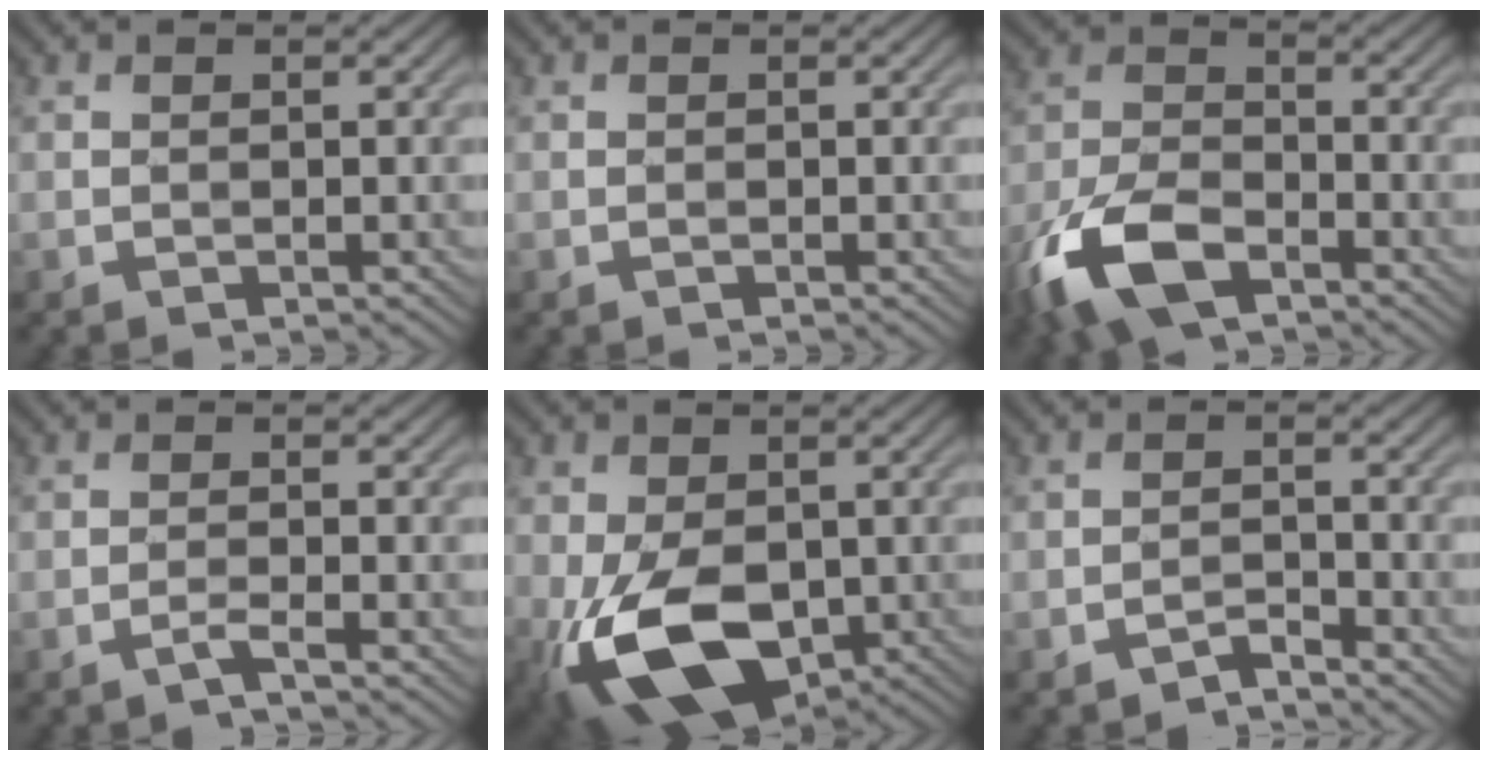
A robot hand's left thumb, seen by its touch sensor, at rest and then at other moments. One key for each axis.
{"total": 0.0}
{"total": 11.1, "fx": -6.5, "fy": 5.1, "fz": 7.4, "tx": -0.172, "ty": -0.013, "tz": -0.140}
{"total": 1.2, "fx": -0.9, "fy": -0.3, "fz": 0.8, "tx": -0.019, "ty": 0.011, "tz": -0.024}
{"total": 12.7, "fx": -4.0, "fy": 7.5, "fz": 9.4, "tx": -0.211, "ty": -0.025, "tz": -0.070}
{"total": 2.0, "fx": -1.9, "fy": 0.2, "fz": 0.5, "tx": -0.006, "ty": 0.011, "tz": -0.040}